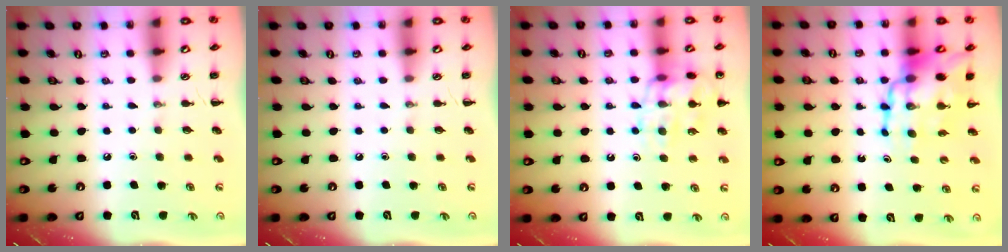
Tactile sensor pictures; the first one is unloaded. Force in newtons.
{"total": 0.0}
{"total": 16.5, "press": 16.4, "slide": 2.2}
{"total": 14.7, "press": 14.2, "slide": 3.9}